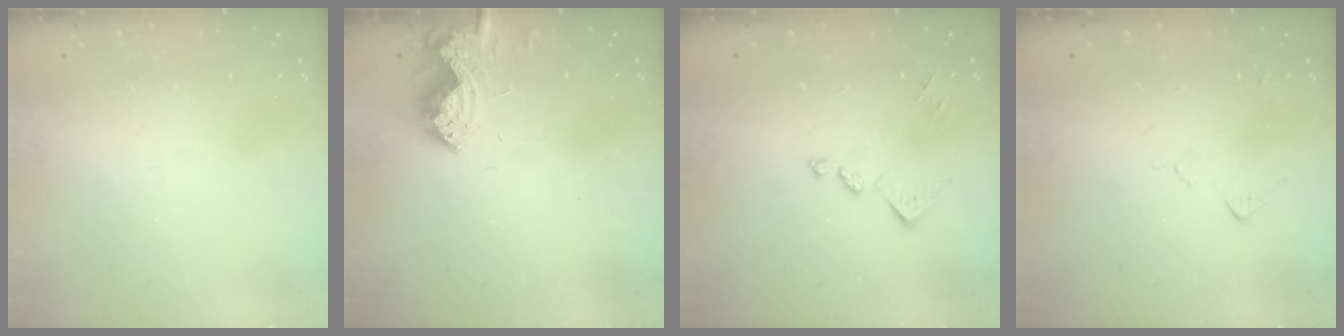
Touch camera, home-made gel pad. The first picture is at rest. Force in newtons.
{"total": 8.1, "press": 8.1, "slide": 0.5}
{"total": 10.3, "press": 10.3, "slide": 0.6}
{"total": 5.8, "press": 5.8, "slide": 0.8}